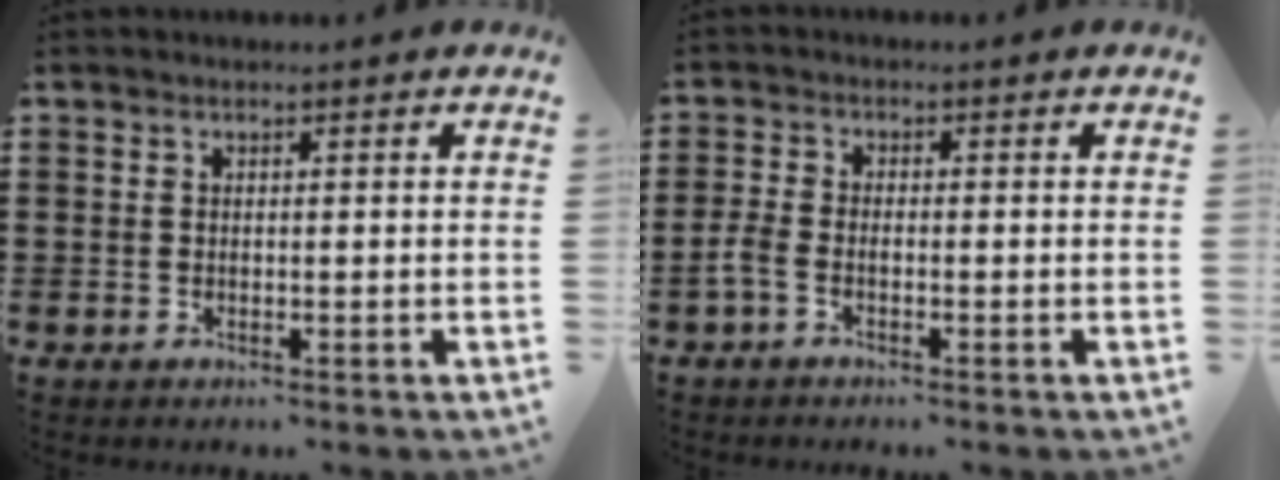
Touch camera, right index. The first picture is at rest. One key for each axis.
{"total": 1.9, "fx": -1.1, "fy": 0.6, "fz": 1.4, "tx": -0.041, "ty": -0.003, "tz": -0.027}